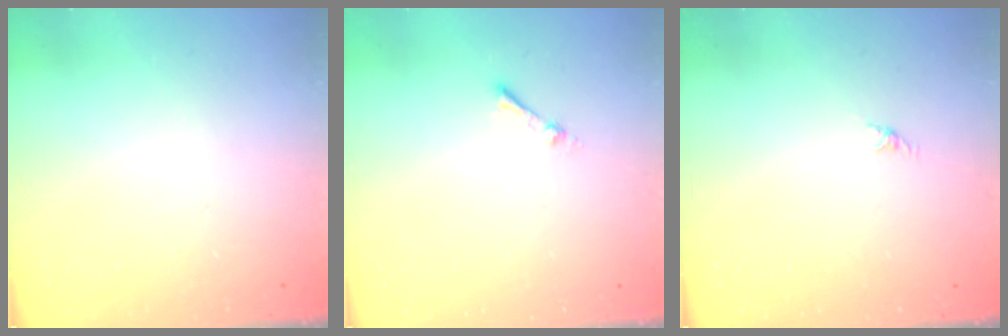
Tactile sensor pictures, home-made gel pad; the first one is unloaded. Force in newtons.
{"total": 1.7, "press": 1.7, "slide": 0.2}
{"total": 0.0}